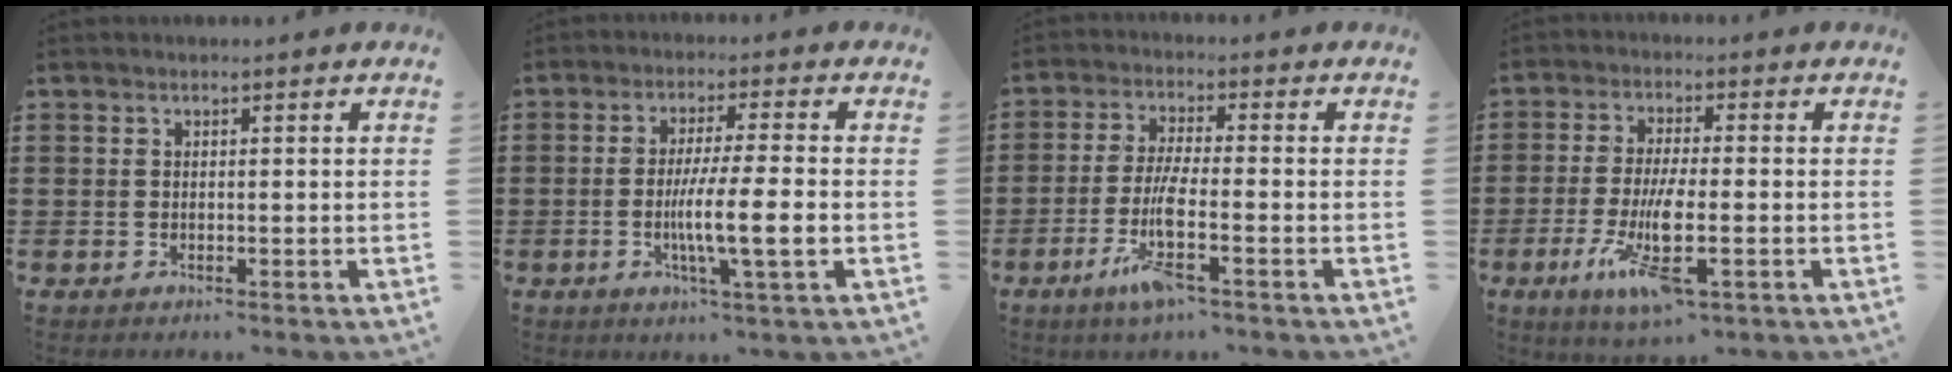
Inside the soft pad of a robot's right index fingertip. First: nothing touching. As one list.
[{"total": 8.5, "force": [-1.7, 0.3, 8.3], "torque": [-0.146, -0.012, -0.032]}, {"total": 7.2, "force": [-3.2, 0.8, 6.4], "torque": [-0.140, -0.013, -0.064]}, {"total": 9.2, "force": [-3.5, 2.0, 8.3], "torque": [-0.181, -0.017, -0.066]}]